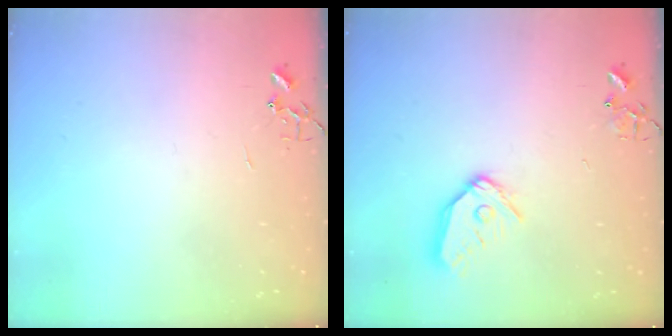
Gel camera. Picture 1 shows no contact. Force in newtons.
{"total": 12.5, "press": 12.4, "slide": 1.6}